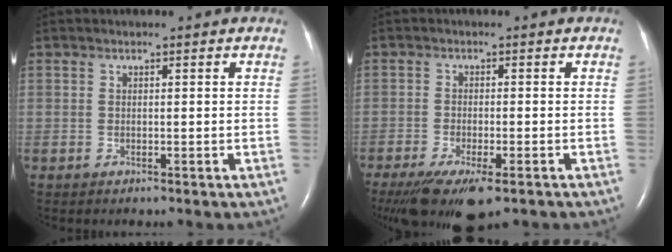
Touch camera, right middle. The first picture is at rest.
{"total": 10.9, "force": [-7.3, 3.0, 7.6], "torque": [-0.136, -0.025, -0.116]}